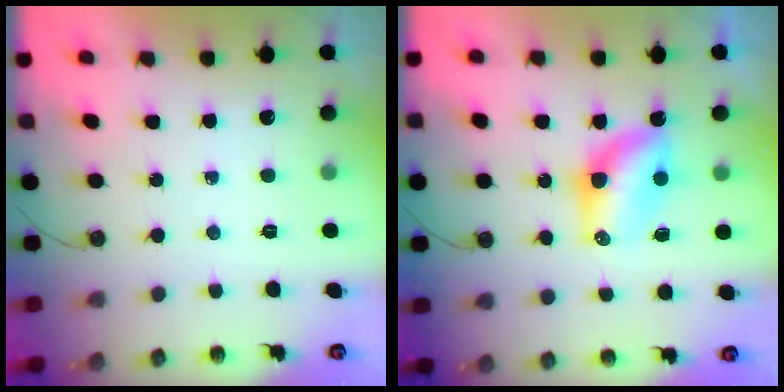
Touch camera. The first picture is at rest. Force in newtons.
{"total": 9.3, "press": 8.2, "slide": 4.3}